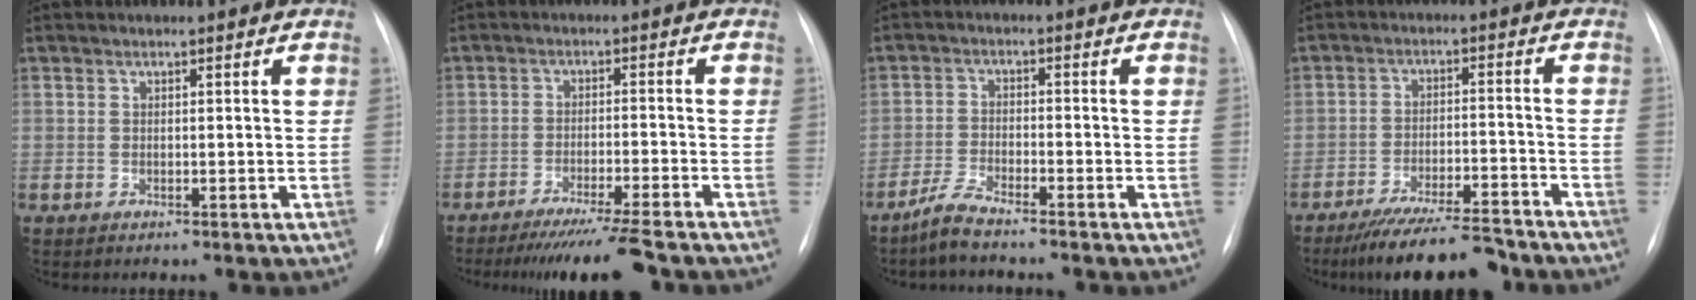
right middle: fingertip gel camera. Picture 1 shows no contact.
{"total": 10.3, "force": [-8.8, -0.9, 5.4], "torque": [-0.072, -0.031, -0.137]}
{"total": 3.9, "force": [-3.5, -0.1, 1.7], "torque": [-0.044, -0.012, -0.077]}
{"total": 13.1, "force": [-11.6, 1.6, 5.9], "torque": [-0.094, -0.007, -0.177]}